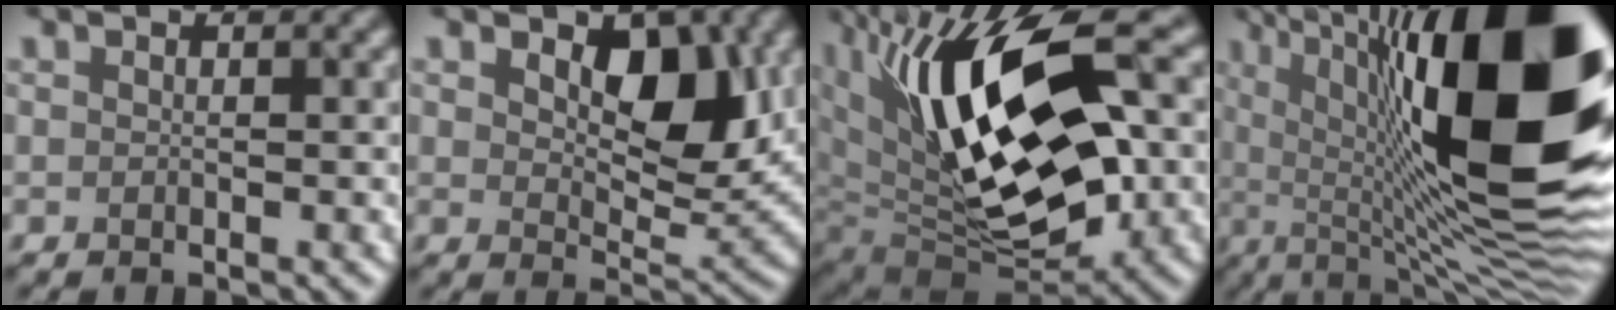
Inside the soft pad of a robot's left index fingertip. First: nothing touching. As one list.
[{"total": 6.6, "force": [2.1, 3.8, 5.0], "torque": [-0.078, -0.016, 0.033]}, {"total": 16.8, "force": [3.6, 8.0, 14.4], "torque": [-0.248, 0.002, 0.054]}, {"total": 20.3, "force": [5.2, 6.8, 18.4], "torque": [-0.283, 0.032, 0.088]}]